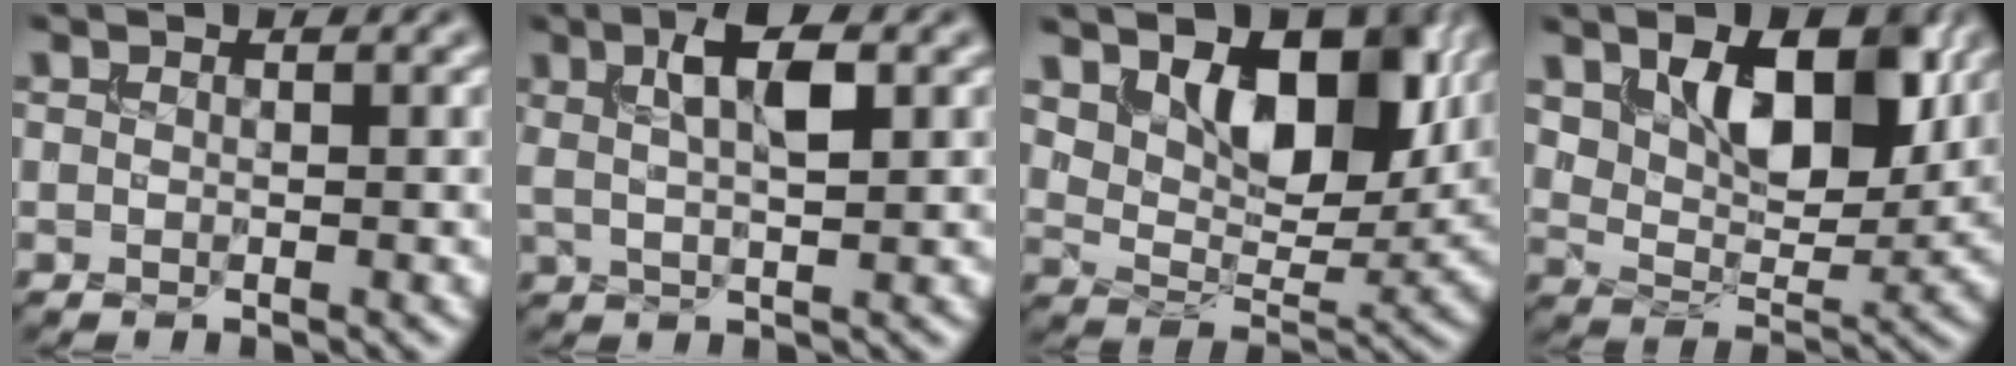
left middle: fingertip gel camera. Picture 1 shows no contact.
{"total": 4.3, "force": [1.3, 1.3, 3.9], "torque": [-0.069, 0.007, 0.025]}
{"total": 8.8, "force": [3.8, 5.1, 6.2], "torque": [-0.100, -0.014, 0.061]}
{"total": 8.7, "force": [3.5, 4.8, 6.3], "torque": [-0.106, -0.009, 0.057]}